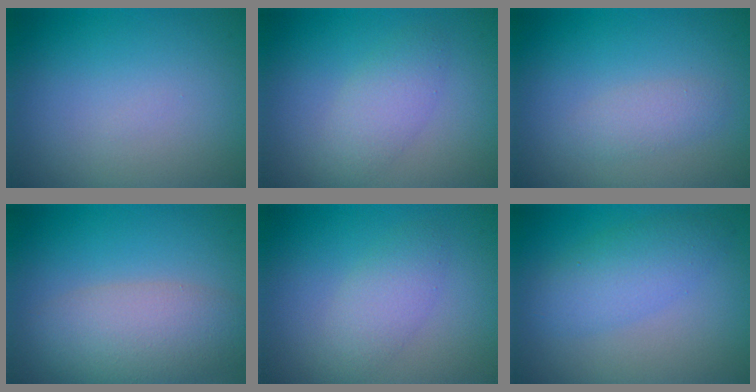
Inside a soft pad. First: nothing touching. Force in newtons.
{"total": 2.5, "press": 2.5, "slide": 0.2}
{"total": 1.5, "press": 1.5, "slide": 0.1}
{"total": 5.5, "press": 5.5, "slide": 0.3}
{"total": 2.5, "press": 2.5, "slide": 0.2}
{"total": 3.4, "press": 3.4, "slide": 0.1}